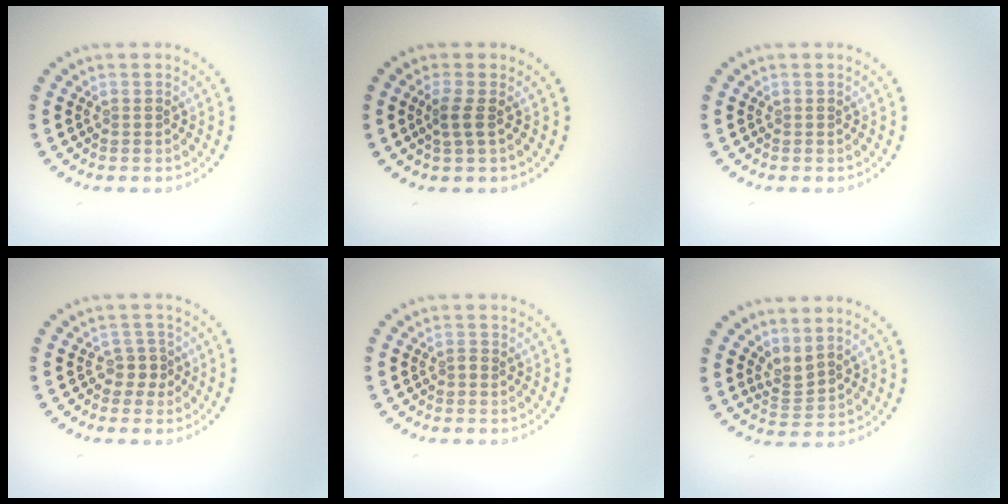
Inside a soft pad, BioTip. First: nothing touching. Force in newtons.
{"total": 1.6, "press": 1.3, "slide": 0.9}
{"total": 0.0}
{"total": 1.6, "press": 1.3, "slide": 1.0}
{"total": 0.6, "press": 0.4, "slide": 0.3}
{"total": 2.0, "press": 1.3, "slide": 1.5}